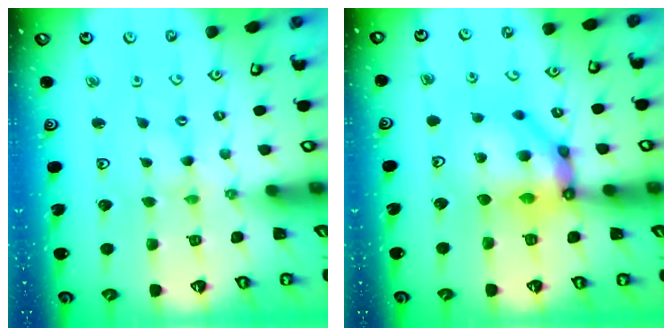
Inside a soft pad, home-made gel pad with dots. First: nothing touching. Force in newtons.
{"total": 12.7, "press": 12.5, "slide": 2.1}